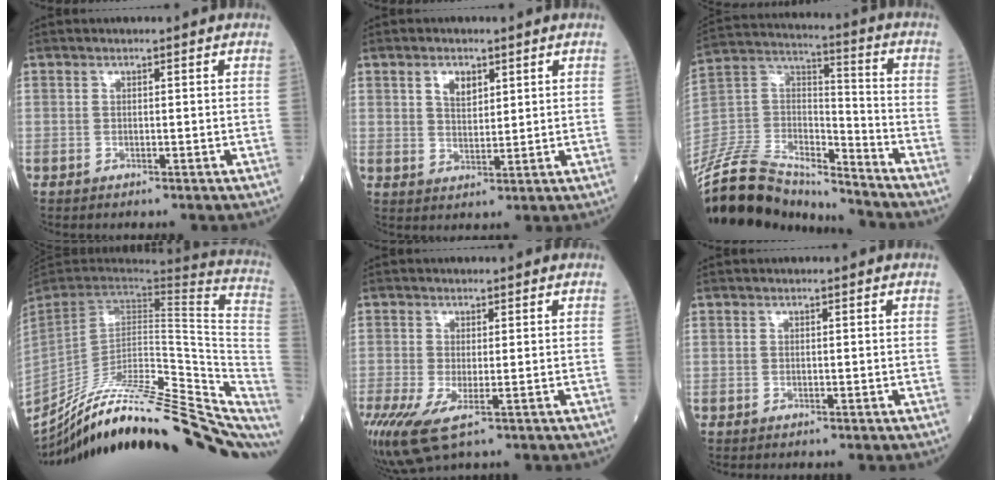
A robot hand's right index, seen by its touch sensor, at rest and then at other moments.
{"total": 3.6, "force": [1.9, 2.0, 2.4], "torque": [-0.044, 0.003, 0.036]}
{"total": 21.3, "force": [-19.5, 4.9, 7.1], "torque": [-0.157, 0.023, -0.351]}
{"total": 38.2, "force": [-30.8, 7.5, 21.3], "torque": [-0.263, -0.051, -0.433]}
{"total": 10.0, "force": [-4.3, 4.0, 8.1], "torque": [-0.186, -0.028, -0.068]}
{"total": 0.0}